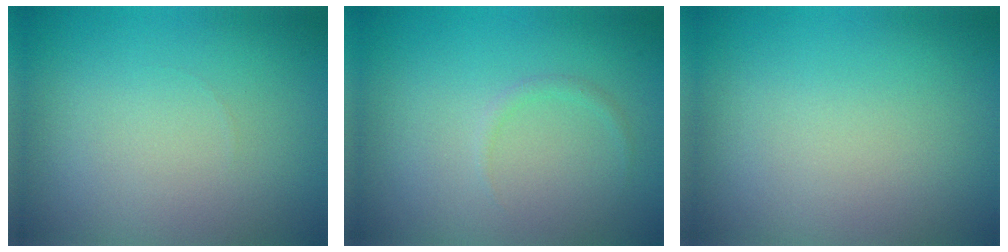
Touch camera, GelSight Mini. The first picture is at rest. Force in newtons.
{"total": 0.6, "press": 0.6, "slide": 0.1}
{"total": 0.0}